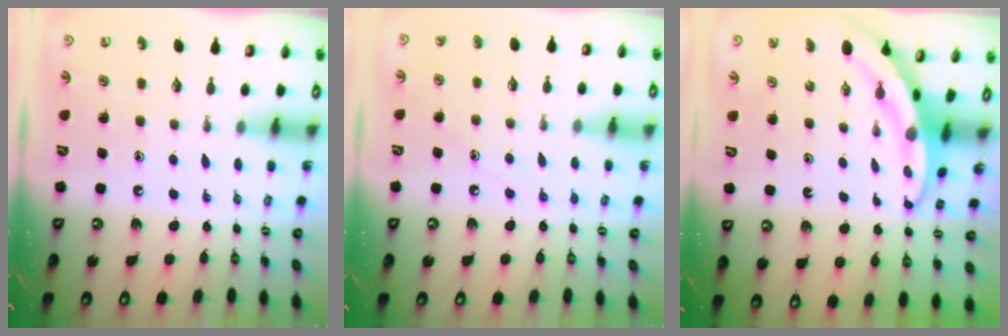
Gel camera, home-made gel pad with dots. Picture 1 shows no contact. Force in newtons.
{"total": 5.7, "press": 5.6, "slide": 0.6}
{"total": 3.0, "press": 3.0, "slide": 0.3}